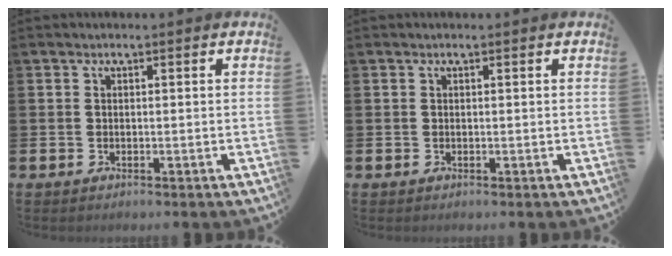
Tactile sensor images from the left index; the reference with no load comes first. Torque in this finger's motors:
{"motor_torque": [-0.92, -1.21, -0.47, -0.04]}